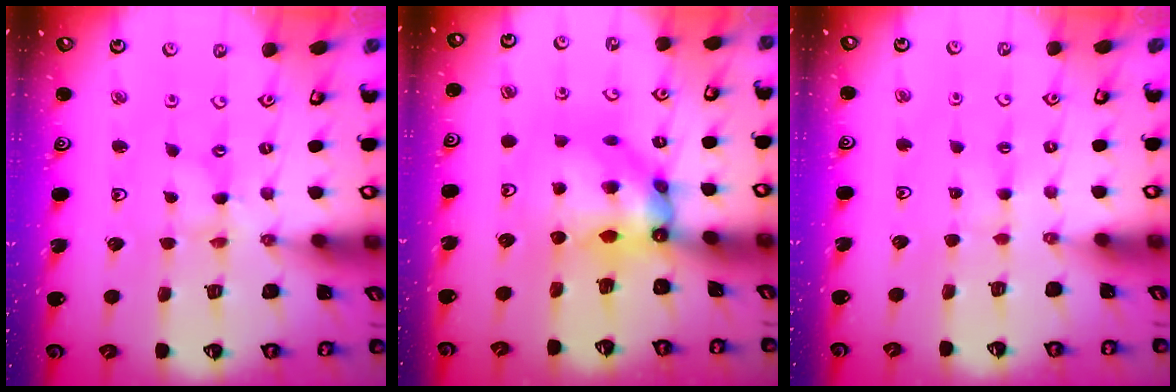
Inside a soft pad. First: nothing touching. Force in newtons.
{"total": 9.7, "press": 9.6, "slide": 0.9}
{"total": 1.8, "press": 1.7, "slide": 0.4}